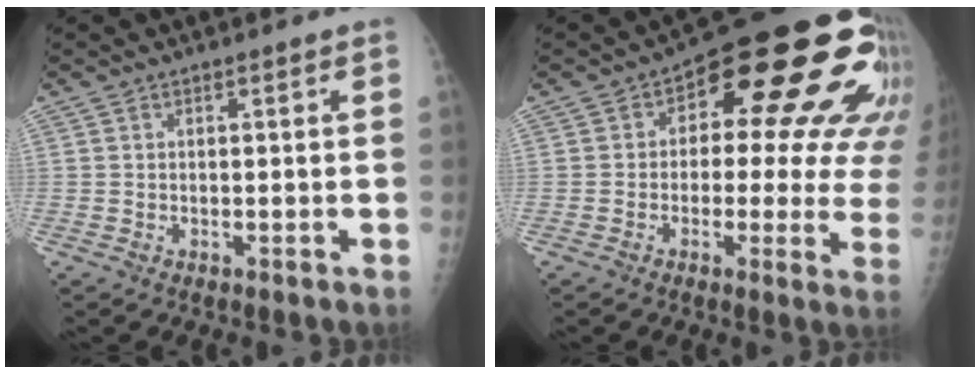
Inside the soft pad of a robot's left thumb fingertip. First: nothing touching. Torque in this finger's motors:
{"motor_torque": [-0.32, 1.19, 0.54, 0.13, 0.27]}